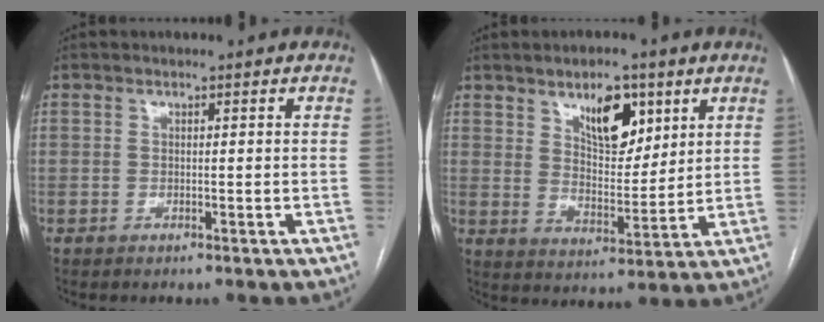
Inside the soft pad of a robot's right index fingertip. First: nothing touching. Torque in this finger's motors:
{"motor_torque": [0.32, 0.33, 0.42, 0.07]}